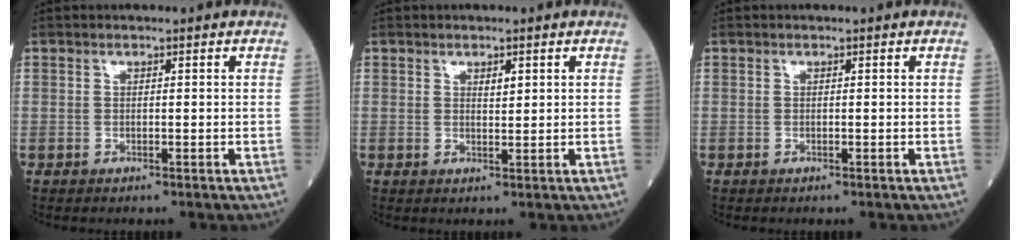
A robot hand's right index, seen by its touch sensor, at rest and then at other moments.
{"total": 1.5, "force": [0.7, 0.5, 1.2], "torque": [-0.019, -0.001, 0.012]}
{"total": 0.0}